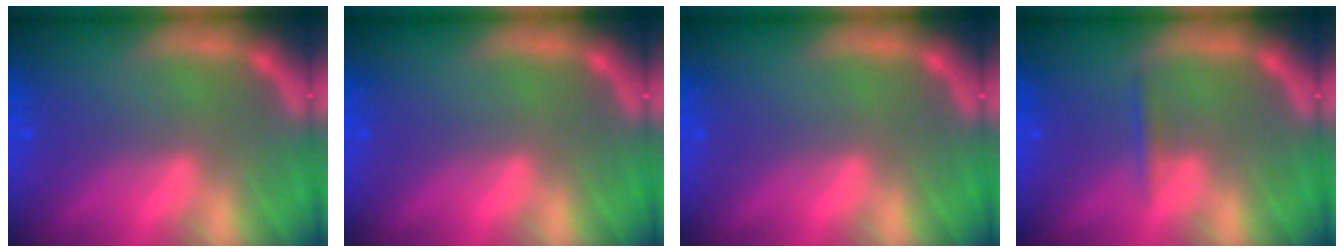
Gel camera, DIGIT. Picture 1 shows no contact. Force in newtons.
{"total": 0.0}
{"total": 0.0}
{"total": 0.9}